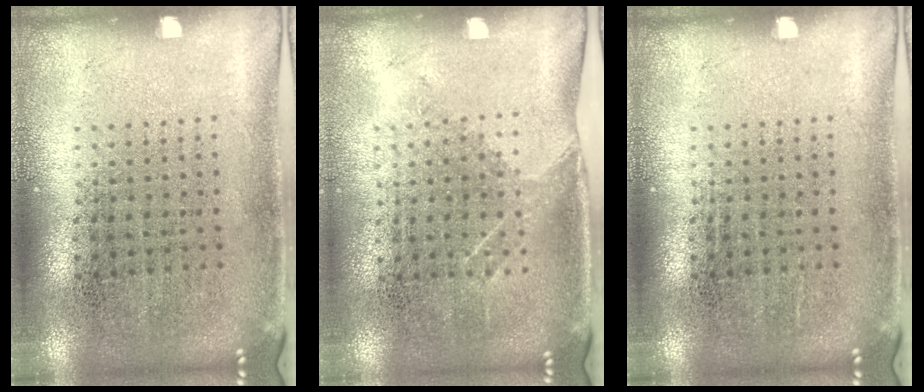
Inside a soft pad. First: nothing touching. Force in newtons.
{"total": 1.1, "press": 1.0, "slide": 0.6}
{"total": 0.0}